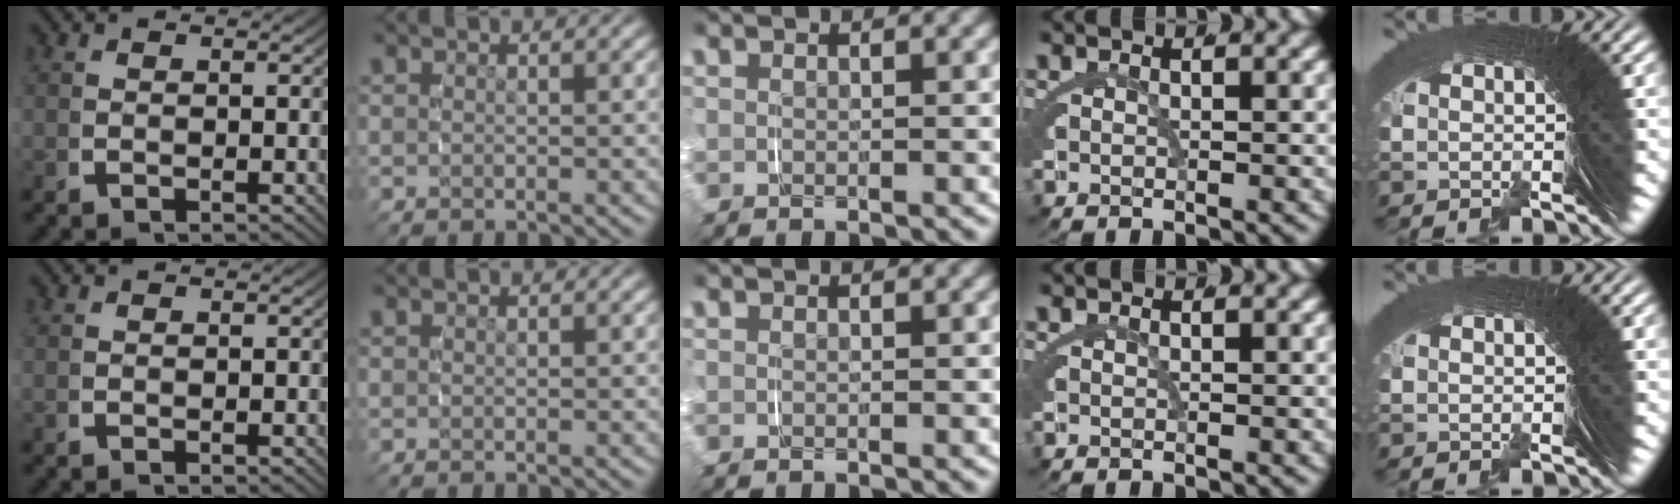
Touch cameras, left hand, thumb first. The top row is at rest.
{}